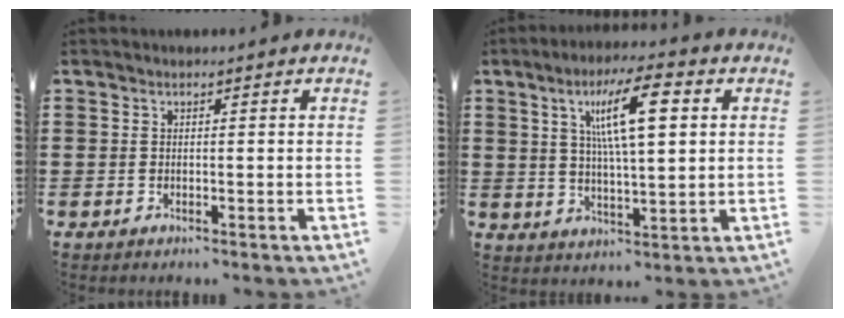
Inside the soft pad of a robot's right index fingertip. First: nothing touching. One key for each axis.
{"total": 10.2, "fx": 3.3, "fy": 2.3, "fz": 9.3, "tx": -0.178, "ty": 0.009, "tz": 0.052}